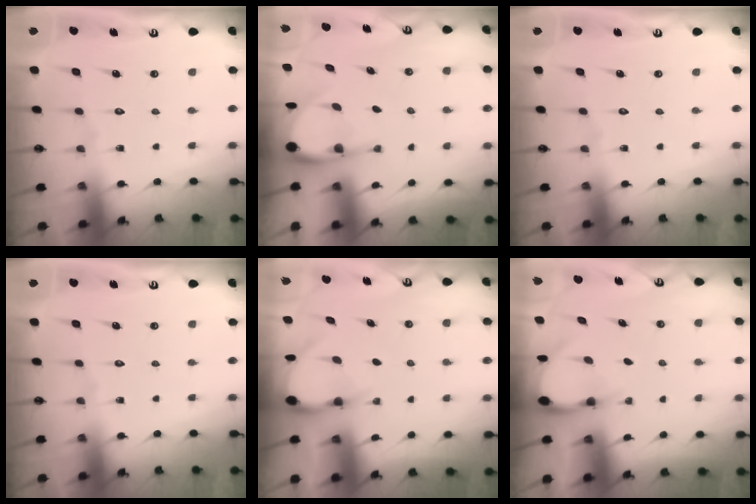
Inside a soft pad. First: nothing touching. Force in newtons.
{"total": 5.4, "press": 5.4, "slide": 0.5}
{"total": 0.0}
{"total": 0.0}
{"total": 3.3, "press": 3.3, "slide": 0.2}
{"total": 3.7, "press": 3.7, "slide": 0.2}